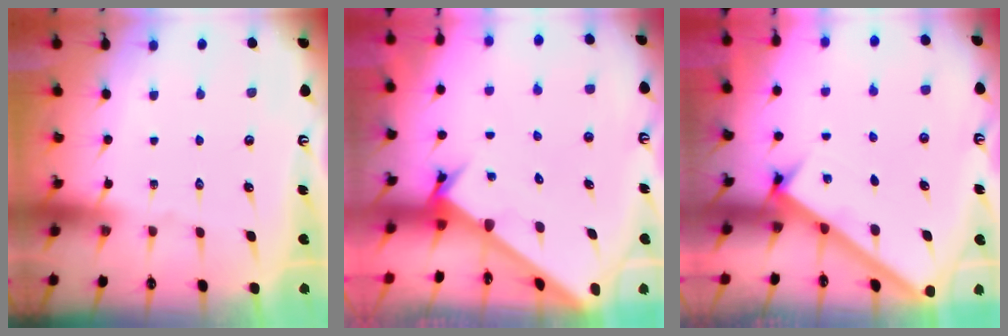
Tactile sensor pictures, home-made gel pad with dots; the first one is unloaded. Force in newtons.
{"total": 2.7, "press": 2.7, "slide": 0.3}
{"total": 2.8, "press": 2.7, "slide": 0.3}